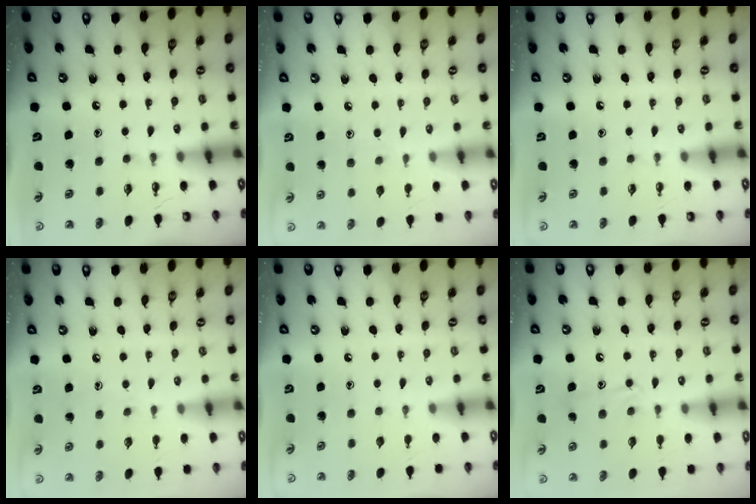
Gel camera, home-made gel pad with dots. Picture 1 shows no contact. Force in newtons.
{"total": 5.4, "press": 5.3, "slide": 0.7}
{"total": 0.0}
{"total": 3.9, "press": 3.8, "slide": 0.4}
{"total": 0.0}
{"total": 11.8, "press": 11.8, "slide": 0.8}